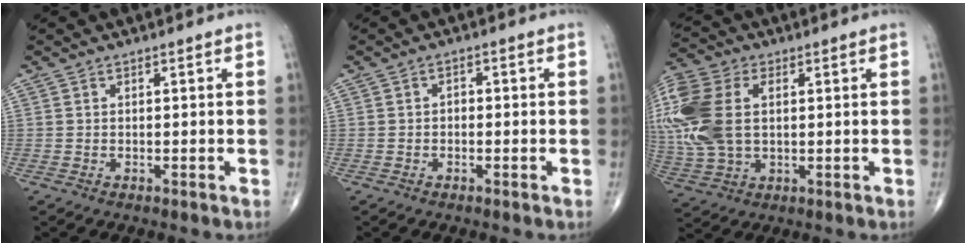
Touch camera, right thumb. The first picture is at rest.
{"total": 1.3, "force": [-0.4, 0.9, 0.7], "torque": [-0.003, 0.008, -0.011]}
{"total": 18.6, "force": [2.3, 11.9, 14.1], "torque": [-0.363, 0.005, 0.045]}